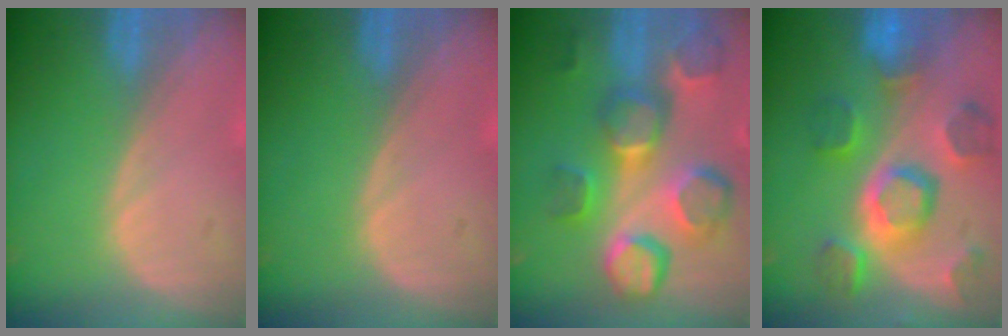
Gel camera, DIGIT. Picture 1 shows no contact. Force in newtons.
{"total": 0.0}
{"total": 12.5, "press": 11.1, "slide": 5.8}
{"total": 11.3, "press": 10.0, "slide": 5.3}